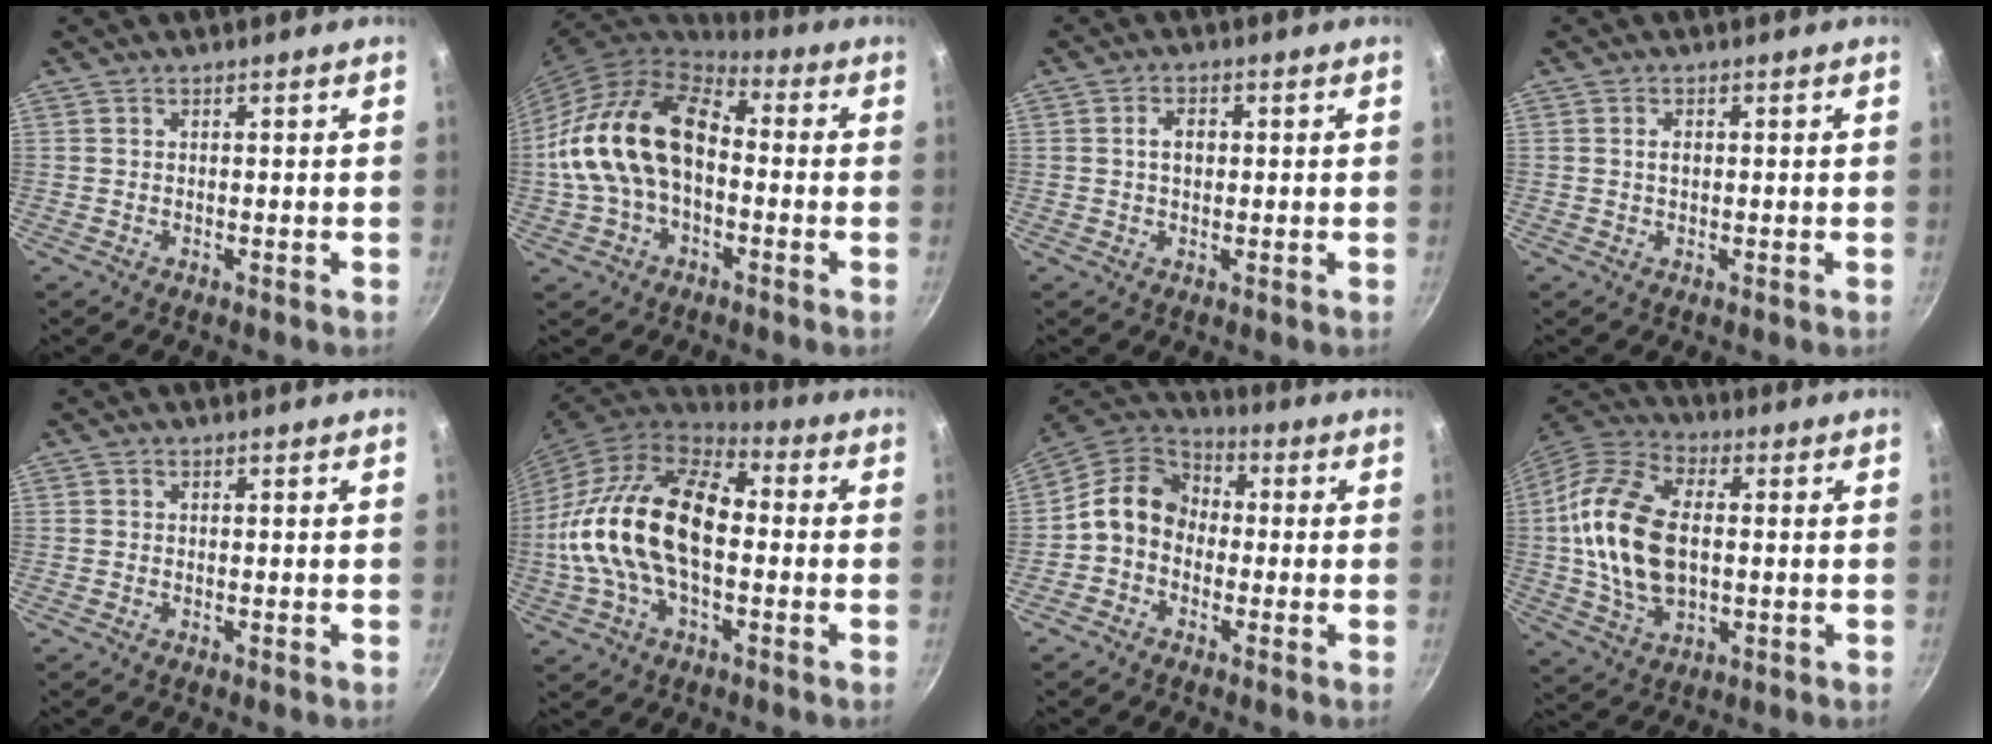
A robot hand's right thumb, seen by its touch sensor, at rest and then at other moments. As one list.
[{"total": 19.2, "force": [-1.2, 12.5, 14.6], "torque": [-0.254, 0.047, -0.032]}, {"total": 3.2, "force": [0.4, 2.2, 2.3], "torque": [-0.027, 0.007, 0.005]}, {"total": 1.5, "force": [0.2, 1.0, 1.1], "torque": [-0.014, 0.004, 0.004]}, {"total": 0.0}, {"total": 23.1, "force": [-0.8, 13.4, 18.9], "torque": [-0.343, 0.033, -0.030]}, {"total": 10.9, "force": [-0.9, 8.9, 6.2], "torque": [-0.078, 0.042, -0.041]}, {"total": 18.5, "force": [0.5, 11.1, 14.7], "torque": [-0.275, 0.017, 0.002]}]